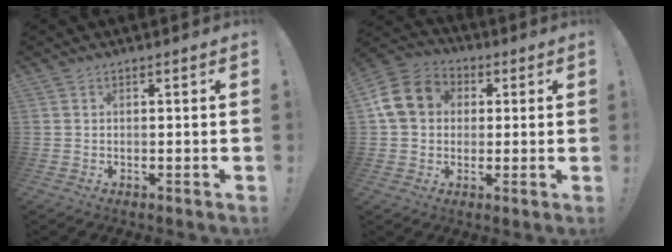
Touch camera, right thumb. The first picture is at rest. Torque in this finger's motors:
{"motor_torque": [0.21, 0.08, 0.56, -0.24, 0.16]}